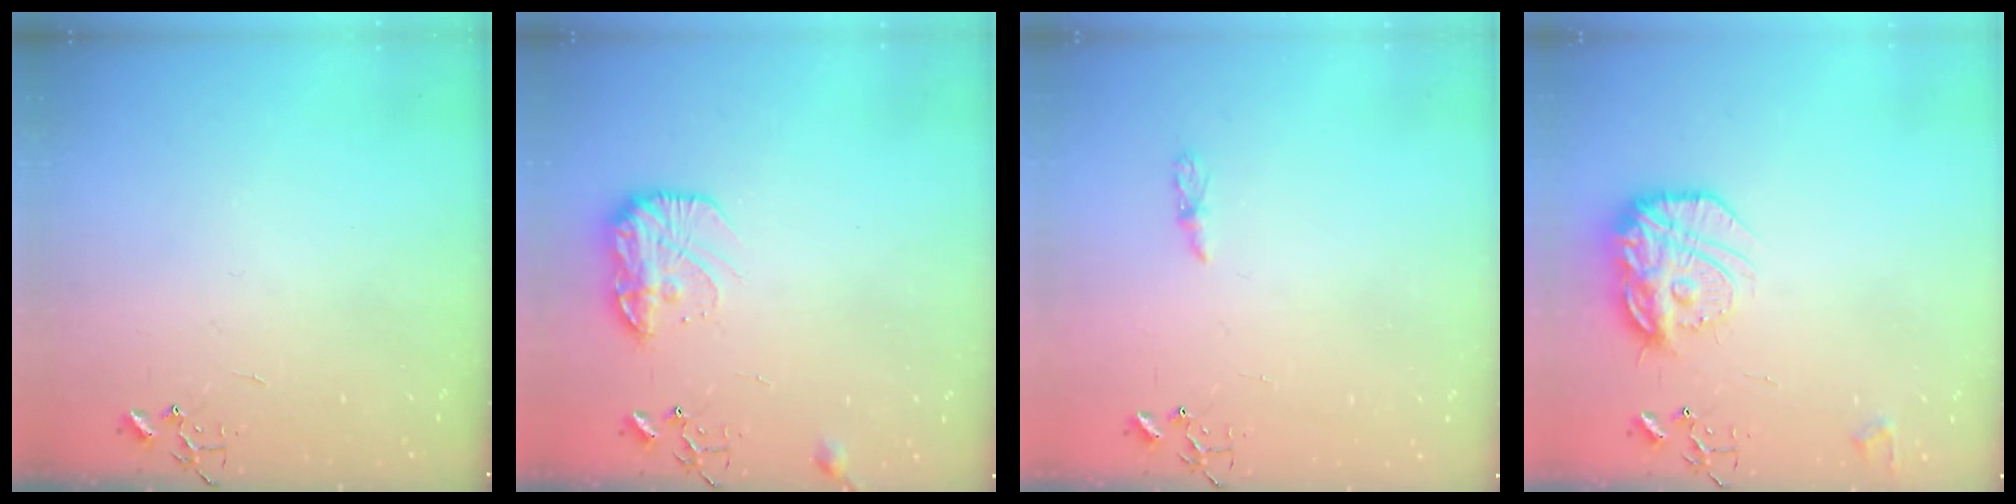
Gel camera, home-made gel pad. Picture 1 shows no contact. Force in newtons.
{"total": 12.8, "press": 12.8, "slide": 0.7}
{"total": 3.2, "press": 3.2, "slide": 0.4}
{"total": 18.7, "press": 18.6, "slide": 1.6}